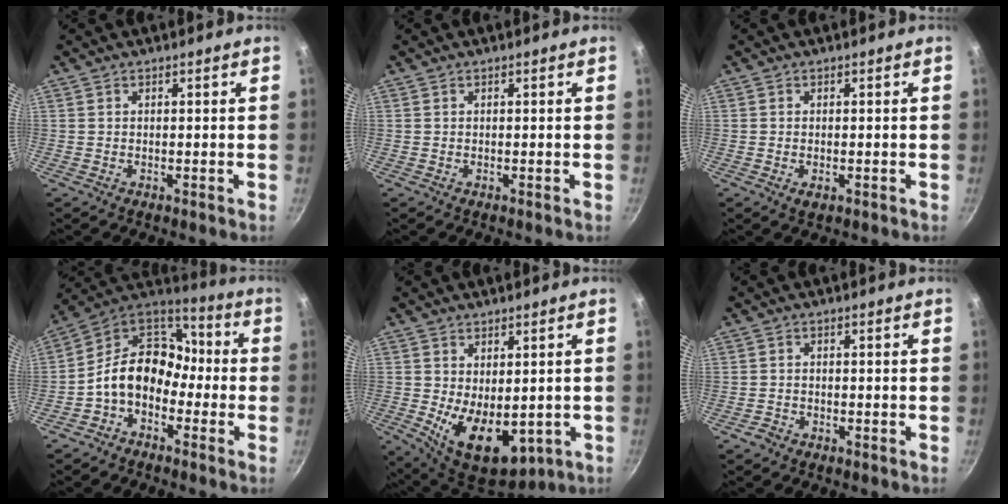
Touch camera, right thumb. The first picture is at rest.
{"total": 0.0}
{"total": 1.7, "force": [-0.5, 0.9, 1.3], "torque": [-0.022, -0.003, -0.006]}
{"total": 13.9, "force": [-3.7, 10.4, 8.5], "torque": [-0.112, 0.065, -0.097]}
{"total": 12.8, "force": [-1.7, 7.7, 10.1], "torque": [-0.135, -0.024, 0.001]}
{"total": 1.6, "force": [-1.2, 1.0, 0.4], "torque": [-0.011, 0.016, -0.022]}